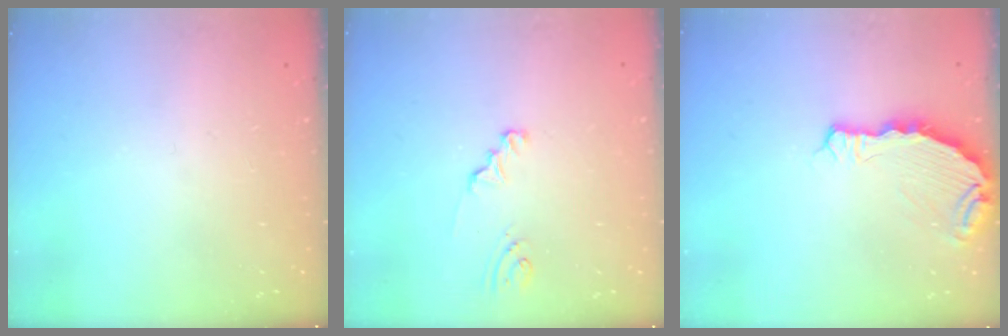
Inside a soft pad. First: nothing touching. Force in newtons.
{"total": 1.5, "press": 1.4, "slide": 0.1}
{"total": 6.0, "press": 5.0, "slide": 3.3}